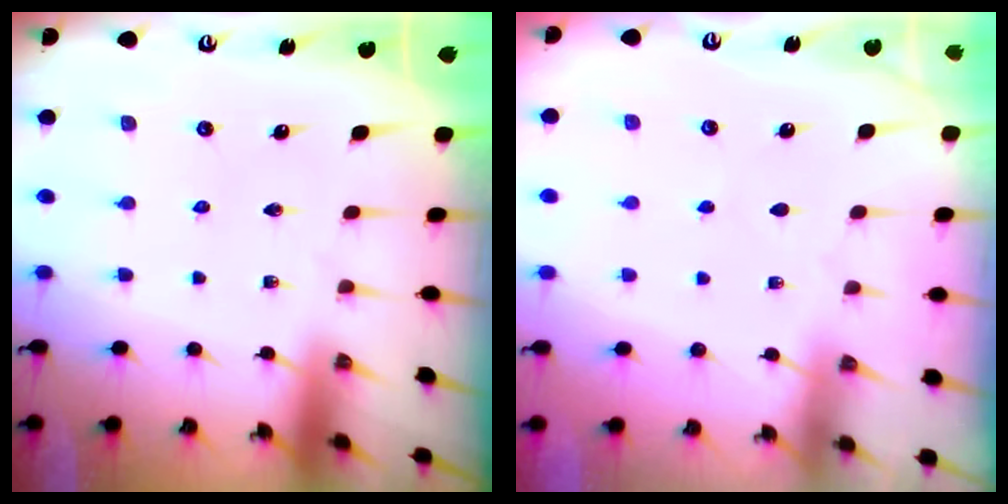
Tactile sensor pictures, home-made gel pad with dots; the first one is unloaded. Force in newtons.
{"total": 2.8, "press": 2.8, "slide": 0.4}